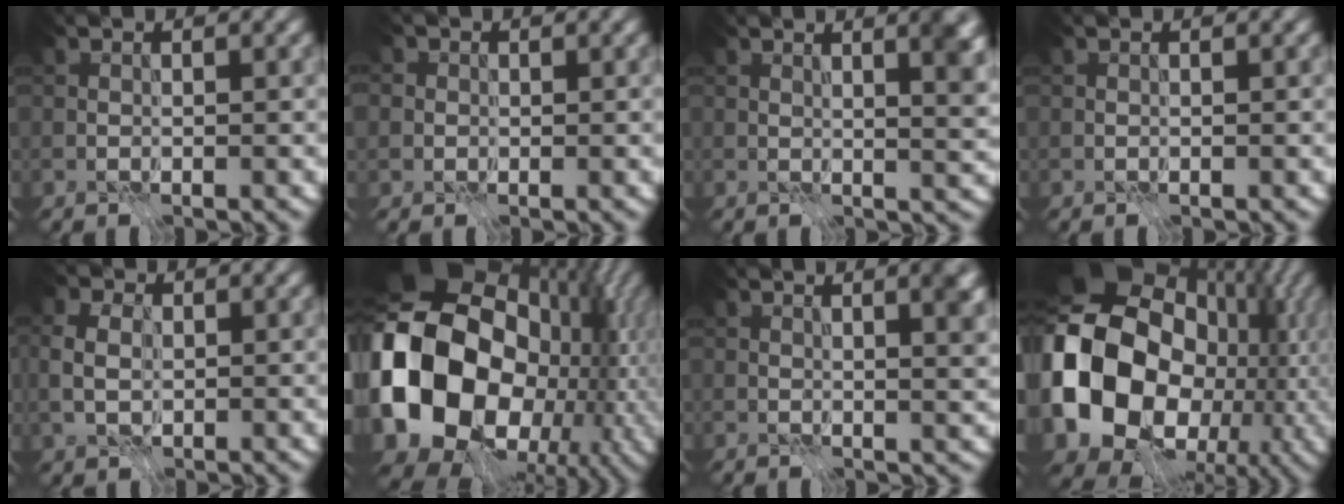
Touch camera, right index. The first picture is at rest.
{"total": 2.4, "force": [0.9, 2.1, 0.7], "torque": [0.006, 0.014, -0.004]}
{"total": 4.1, "force": [1.9, 0.9, 3.6], "torque": [-0.037, 0.002, 0.031]}
{"total": 0.0}
{"total": 3.7, "force": [0.4, 2.8, 2.5], "torque": [-0.043, 0.014, -0.004]}
{"total": 19.1, "force": [-1.4, 14.6, 12.2], "torque": [-0.260, -0.005, -0.010]}
{"total": 3.3, "force": [1.5, 0.6, 2.8], "torque": [-0.036, 0.003, 0.025]}
{"total": 17.2, "force": [-0.6, 13.9, 10.1], "torque": [-0.201, -0.007, -0.010]}